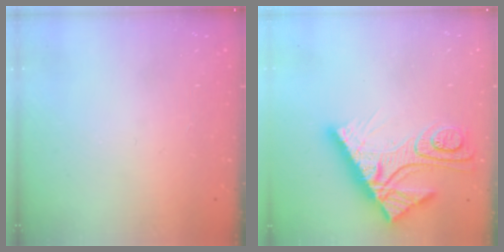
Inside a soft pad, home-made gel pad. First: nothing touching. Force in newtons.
{"total": 15.3, "press": 15.3, "slide": 1.4}